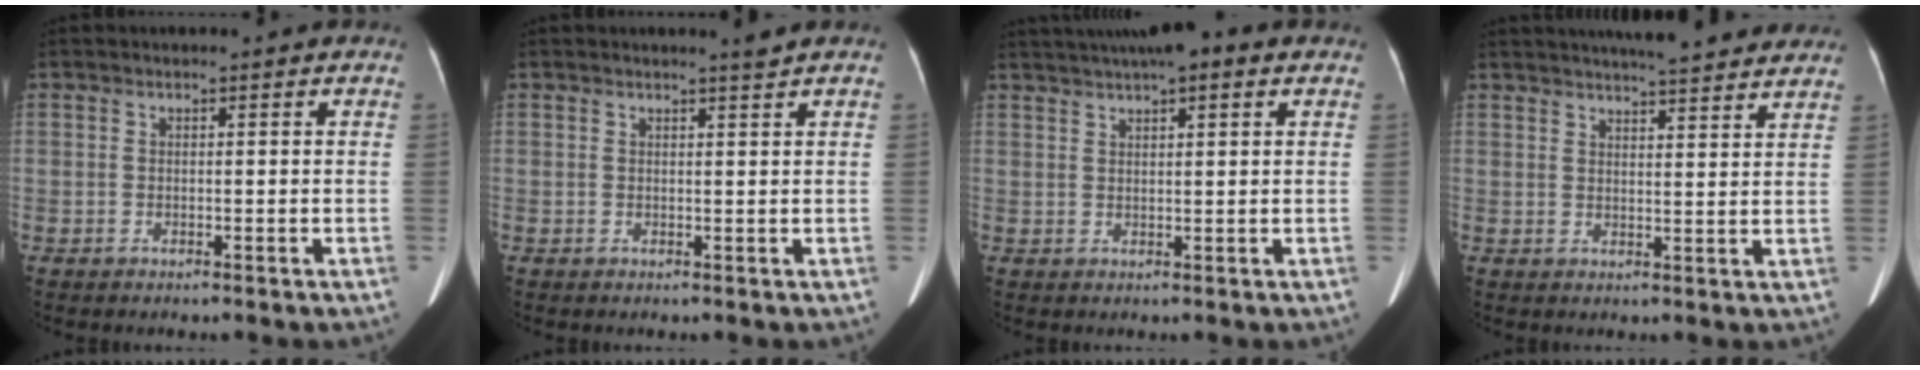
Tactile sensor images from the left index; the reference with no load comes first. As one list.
[{"total": 1.1, "force": [0.9, -0.5, 0.2], "torque": [-0.016, -0.012, 0.020]}, {"total": 10.1, "force": [7.2, 1.8, 6.9], "torque": [-0.112, 0.042, 0.105]}, {"total": 14.5, "force": [12.9, 1.8, 6.4], "torque": [-0.086, 0.021, 0.160]}]